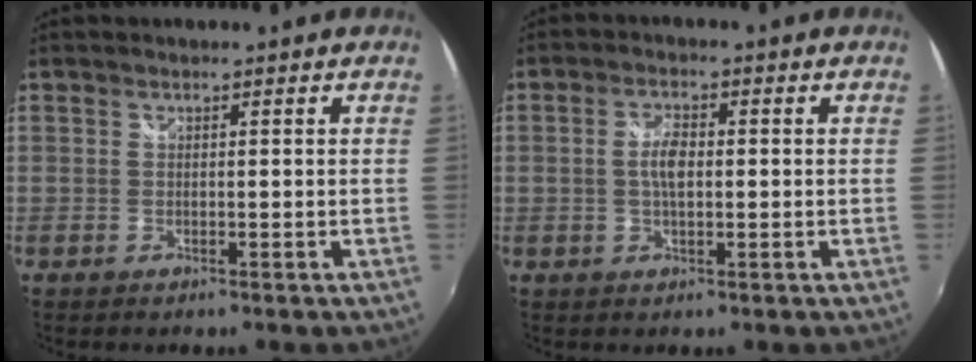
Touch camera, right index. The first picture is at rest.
{"total": 4.1, "force": [-0.1, 1.9, 3.6], "torque": [-0.072, 0.005, -0.002]}